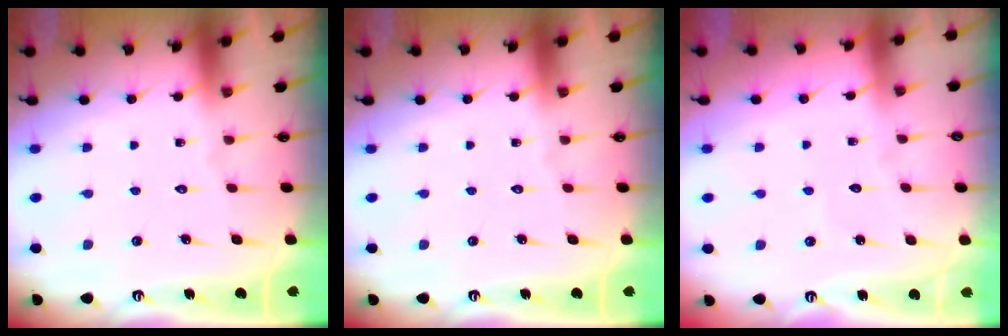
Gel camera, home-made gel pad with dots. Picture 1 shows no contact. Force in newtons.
{"total": 0.0}
{"total": 2.0, "press": 2.0, "slide": 0.1}